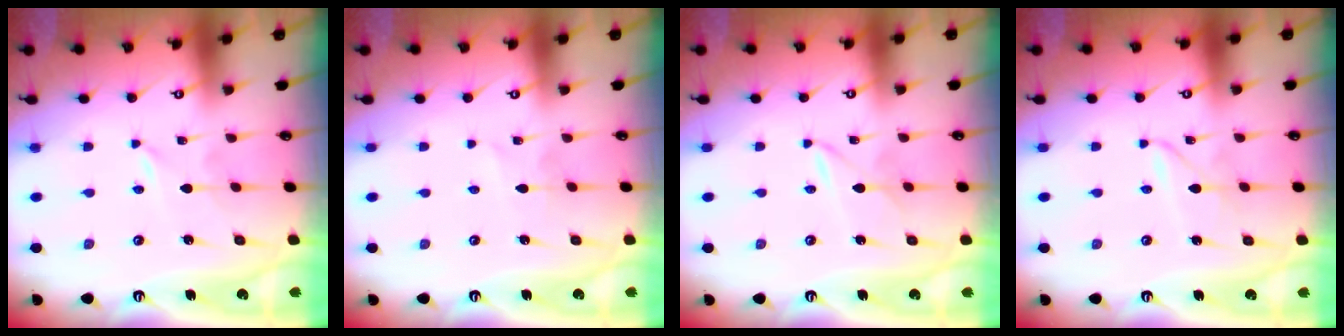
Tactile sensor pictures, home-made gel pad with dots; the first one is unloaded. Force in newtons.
{"total": 2.8, "press": 2.7, "slide": 0.3}
{"total": 2.1, "press": 2.1, "slide": 0.4}
{"total": 1.9, "press": 1.9, "slide": 0.2}